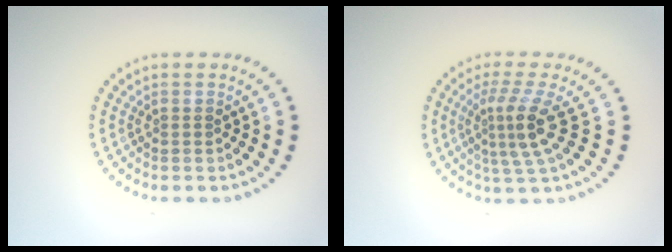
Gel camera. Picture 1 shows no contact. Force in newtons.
{"total": 3.7, "press": 2.6, "slide": 2.7}